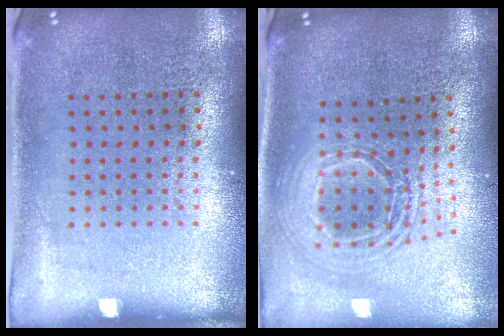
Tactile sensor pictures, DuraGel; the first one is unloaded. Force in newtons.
{"total": 2.0, "press": 1.7, "slide": 1.2}